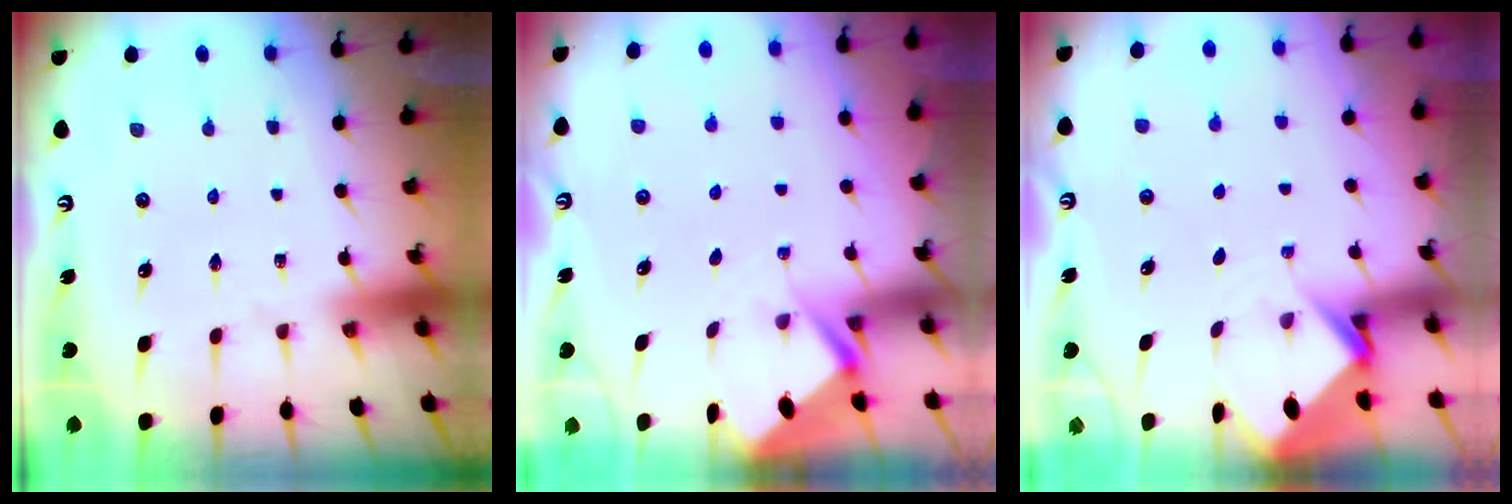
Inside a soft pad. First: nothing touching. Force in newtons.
{"total": 2.9, "press": 2.9, "slide": 0.1}
{"total": 3.8, "press": 3.8, "slide": 0.2}